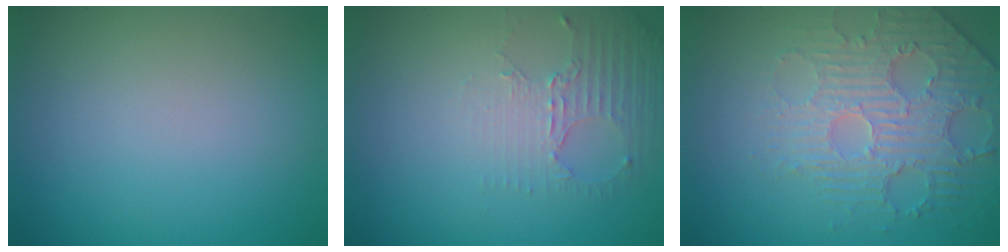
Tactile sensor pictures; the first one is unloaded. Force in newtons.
{"total": 2.5, "press": 1.7, "slide": 1.8}
{"total": 4.8, "press": 3.8, "slide": 3.0}